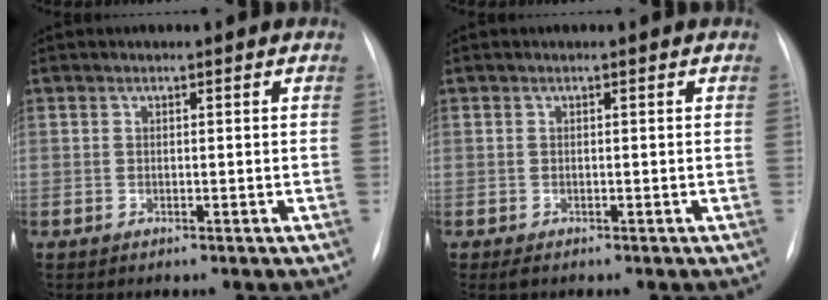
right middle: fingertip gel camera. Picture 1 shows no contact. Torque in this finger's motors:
{"motor_torque": [0.55, -0.46, 0.00, 0.01]}